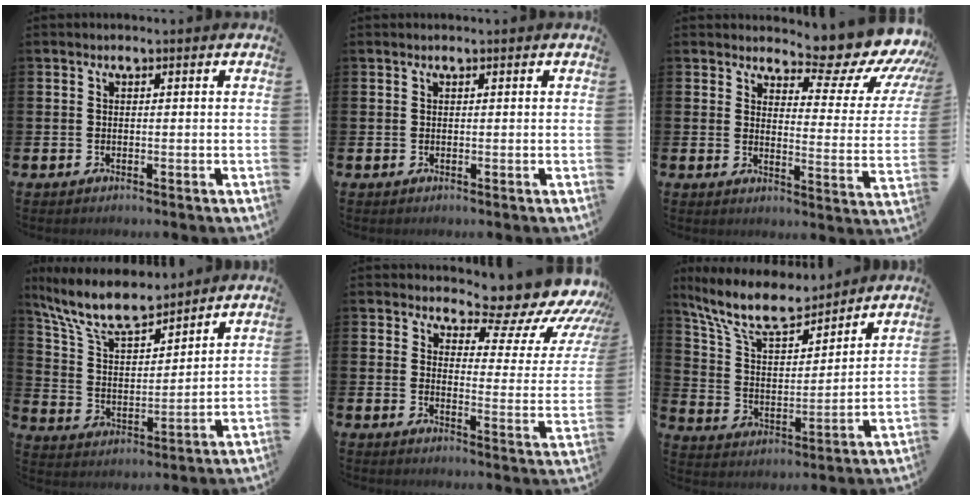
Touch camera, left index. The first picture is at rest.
{"total": 0.0}
{"total": 7.6, "force": [6.6, 2.2, 2.9], "torque": [-0.035, -0.069, 0.103]}
{"total": 9.5, "force": [8.4, 2.4, 3.9], "torque": [-0.116, -0.045, 0.152]}
{"total": 7.4, "force": [6.4, 2.7, 2.6], "torque": [-0.032, -0.069, 0.098]}
{"total": 10.2, "force": [8.9, 2.7, 4.2], "torque": [-0.124, -0.046, 0.161]}